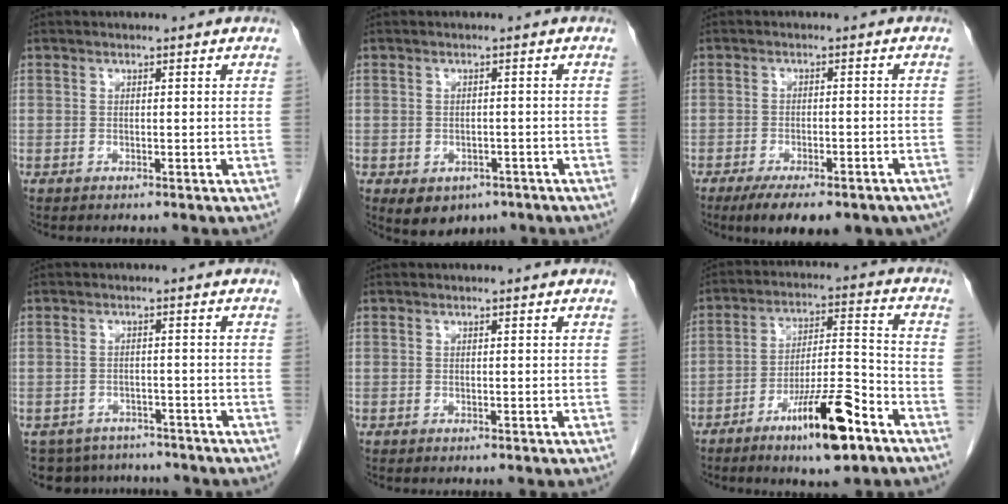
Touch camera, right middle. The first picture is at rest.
{"total": 5.7, "force": [-3.3, 4.0, 2.4], "torque": [-0.028, 0.002, -0.037]}
{"total": 14.3, "force": [-11.0, 4.3, 8.1], "torque": [-0.100, -0.004, -0.141]}
{"total": 8.4, "force": [-7.3, 3.9, 0.8], "torque": [-0.014, 0.010, -0.091]}
{"total": 0.0}
{"total": 12.5, "force": [-7.4, 2.0, 9.8], "torque": [-0.168, -0.001, -0.123]}